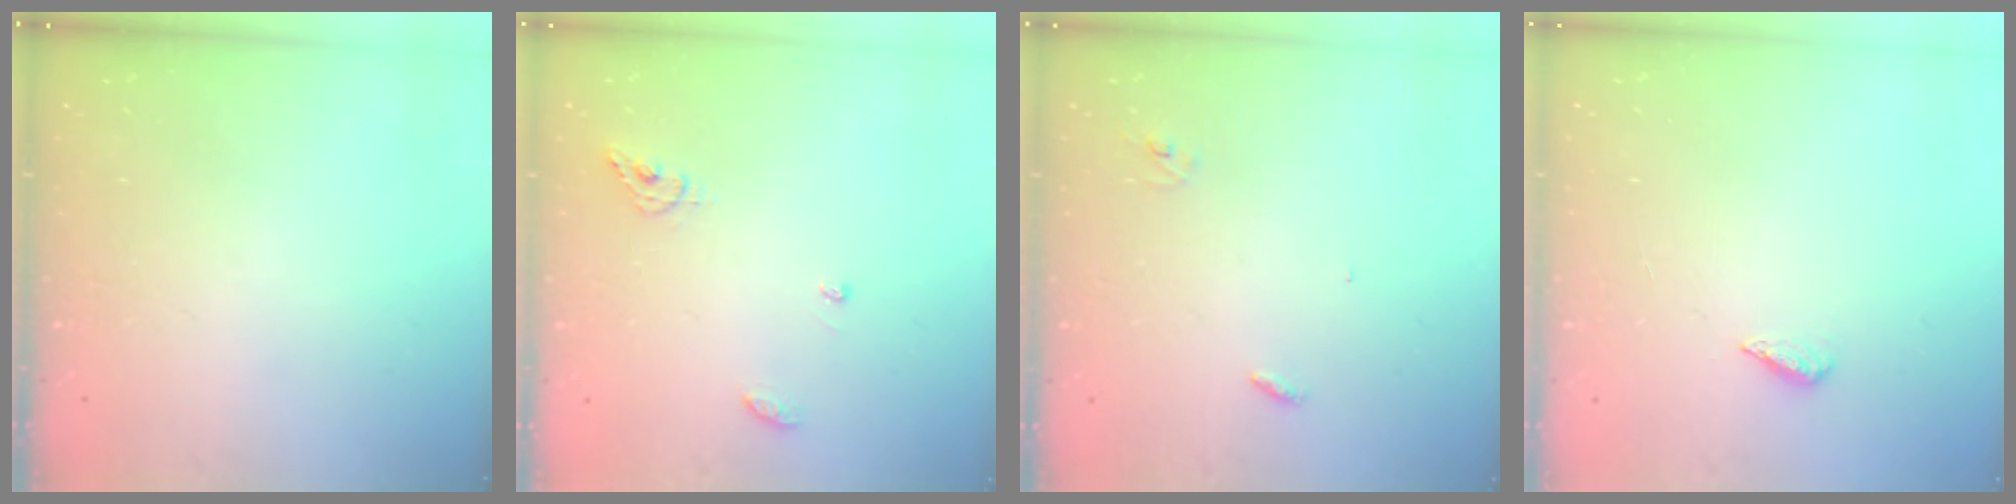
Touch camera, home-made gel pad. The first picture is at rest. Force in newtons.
{"total": 6.8, "press": 6.8, "slide": 0.5}
{"total": 2.8, "press": 2.8, "slide": 0.3}
{"total": 2.3, "press": 2.2, "slide": 0.8}